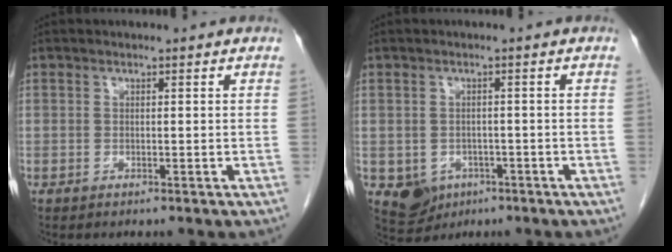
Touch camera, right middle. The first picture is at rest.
{"total": 5.4, "force": [-2.5, 4.6, 1.4], "torque": [-0.022, 0.005, -0.028]}